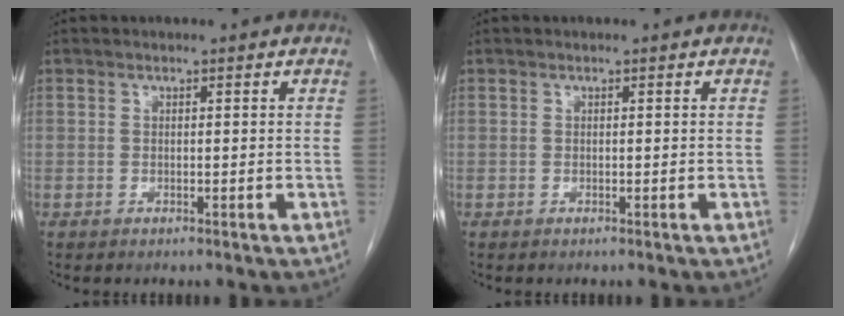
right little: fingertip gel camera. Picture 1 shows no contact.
{"total": 0.0}